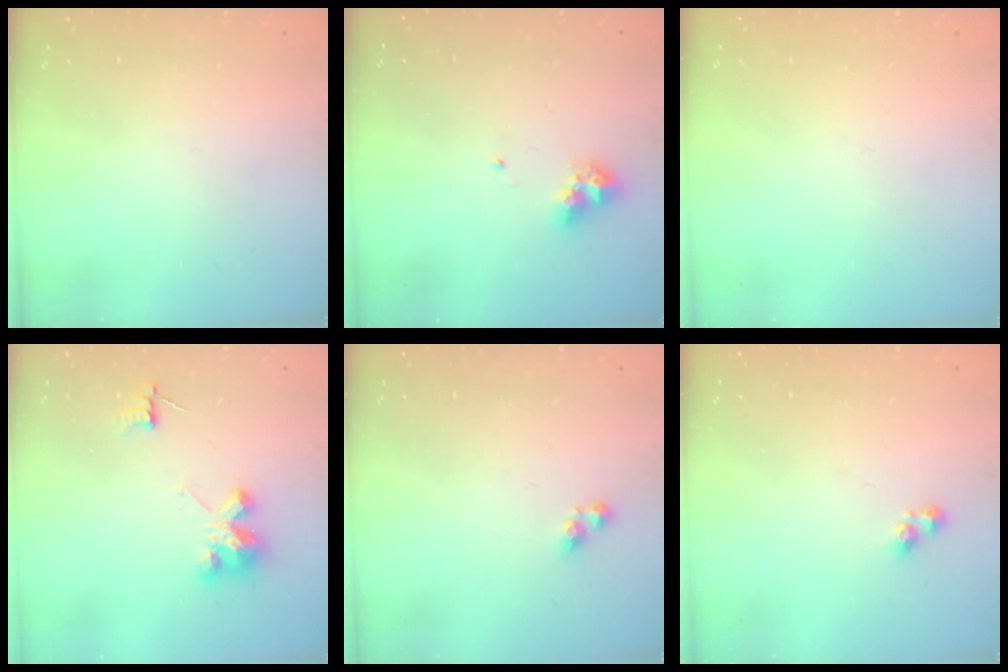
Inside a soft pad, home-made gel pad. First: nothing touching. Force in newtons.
{"total": 8.5, "press": 8.4, "slide": 0.9}
{"total": 0.0}
{"total": 4.6, "press": 4.6, "slide": 0.3}
{"total": 4.6, "press": 4.6, "slide": 0.6}
{"total": 2.8, "press": 2.8, "slide": 0.3}